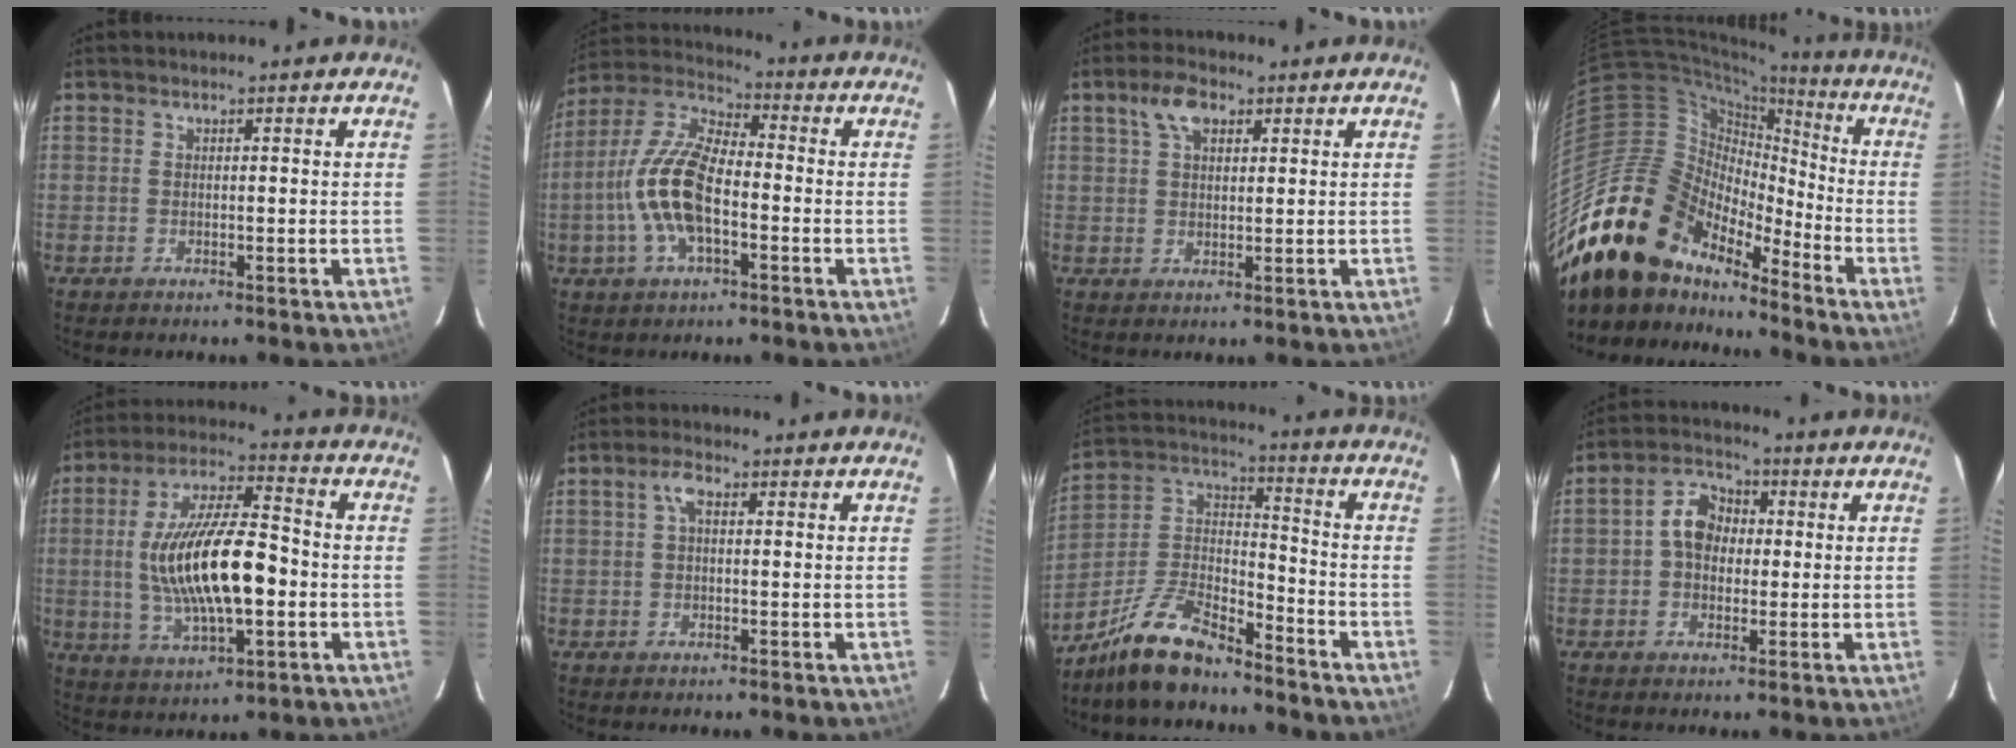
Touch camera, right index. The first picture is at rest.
{"total": 14.4, "force": [-3.4, 6.3, 12.5], "torque": [-0.263, 0.007, -0.070]}
{"total": 4.8, "force": [2.6, 2.4, 3.2], "torque": [-0.061, 0.014, 0.048]}
{"total": 22.0, "force": [-17.0, 11.2, 8.3], "torque": [-0.159, 0.024, -0.312]}
{"total": 17.6, "force": [-1.7, 5.7, 16.6], "torque": [-0.314, 0.003, -0.024]}
{"total": 2.1, "force": [0.7, 0.7, 1.9], "torque": [-0.040, 0.008, 0.012]}
{"total": 12.8, "force": [-10.1, 3.8, 6.8], "torque": [-0.156, 0.021, -0.197]}
{"total": 5.7, "force": [0.2, 4.5, 3.5], "torque": [-0.069, 0.023, 0.000]}